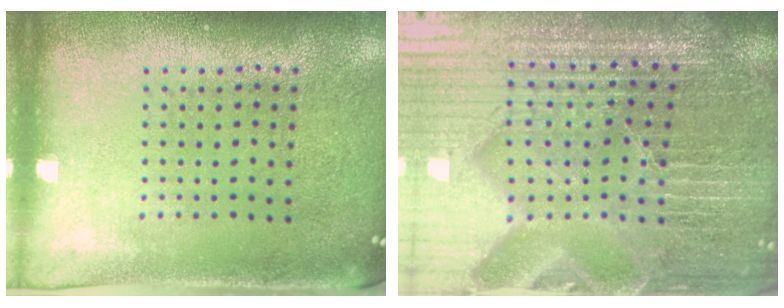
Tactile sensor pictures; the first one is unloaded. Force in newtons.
{"total": 5.9, "press": 5.4, "slide": 2.4}